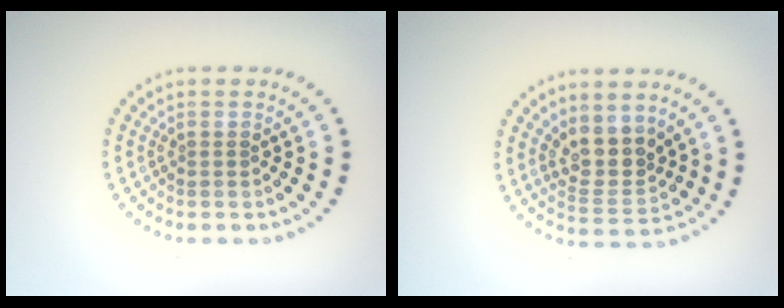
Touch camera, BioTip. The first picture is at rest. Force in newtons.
{"total": 3.5, "press": 3.0, "slide": 1.8}